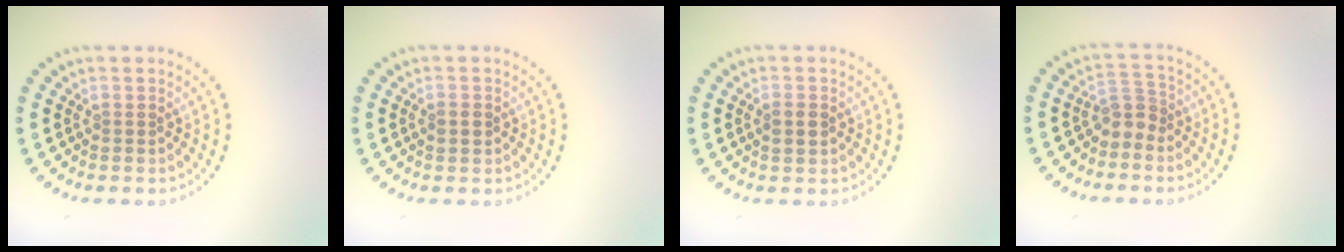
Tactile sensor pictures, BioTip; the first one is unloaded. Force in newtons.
{"total": 1.3, "press": 1.3, "slide": 0.0}
{"total": 1.5, "press": 1.5, "slide": 0.2}
{"total": 2.2, "press": 1.7, "slide": 1.5}